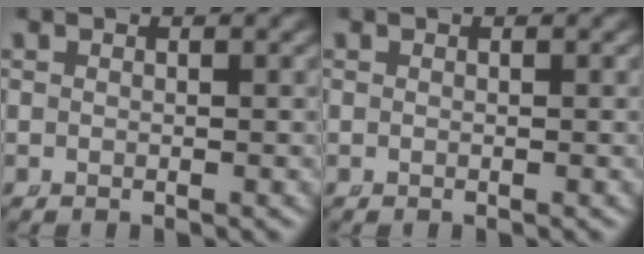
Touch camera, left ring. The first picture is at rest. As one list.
[{"total": 0.0}]